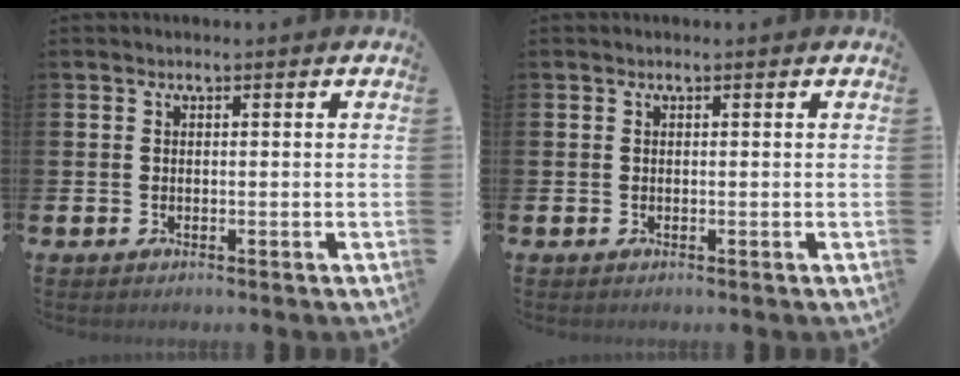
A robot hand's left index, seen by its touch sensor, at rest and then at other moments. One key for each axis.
{"total": 0.0}